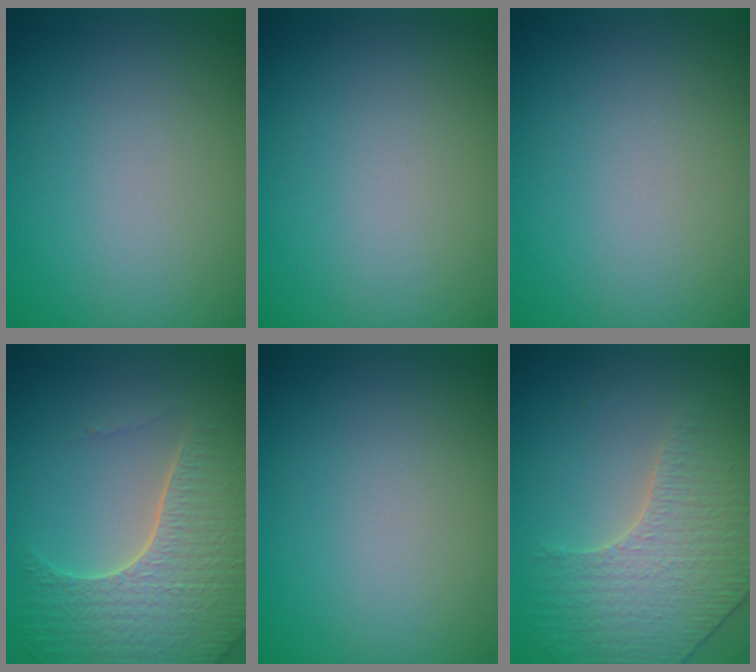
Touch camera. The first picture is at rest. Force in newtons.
{"total": 0.0}
{"total": 0.0}
{"total": 6.2, "press": 4.9, "slide": 3.9}
{"total": 0.0}
{"total": 3.8, "press": 3.6, "slide": 1.2}